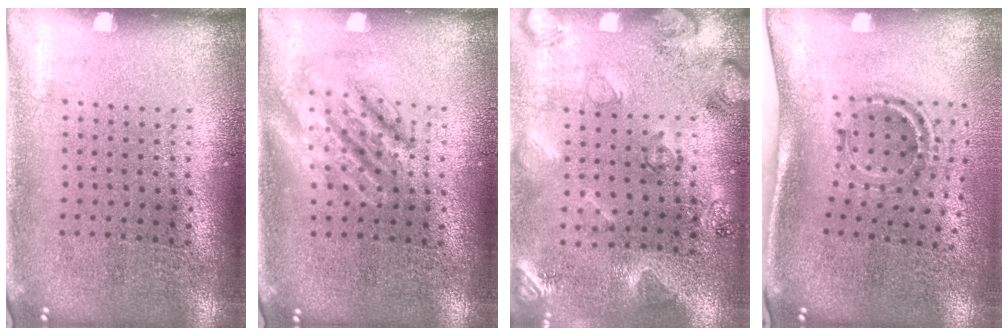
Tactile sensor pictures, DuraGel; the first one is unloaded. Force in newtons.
{"total": 1.7, "press": 1.7, "slide": 0.3}
{"total": 2.1, "press": 2.0, "slide": 0.8}
{"total": 1.2, "press": 1.0, "slide": 0.7}